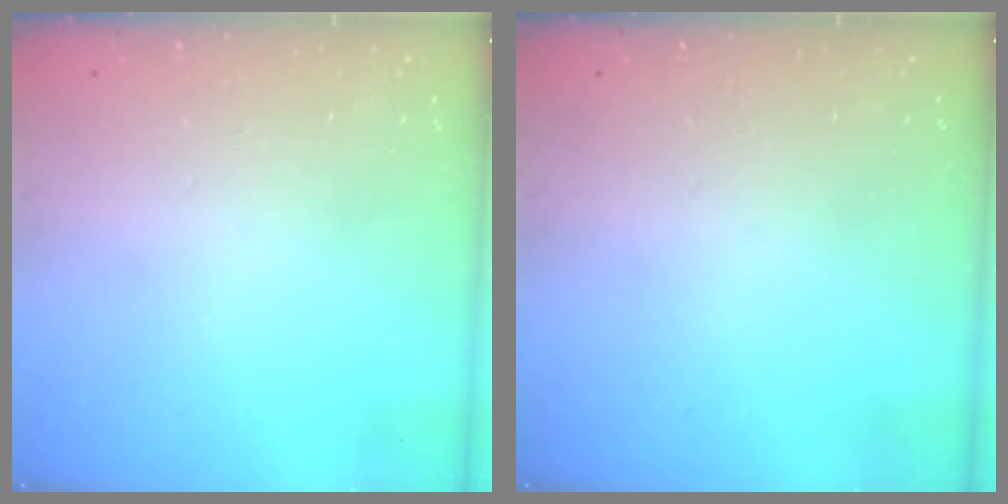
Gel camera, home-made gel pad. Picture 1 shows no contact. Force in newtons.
{"total": 0.0}